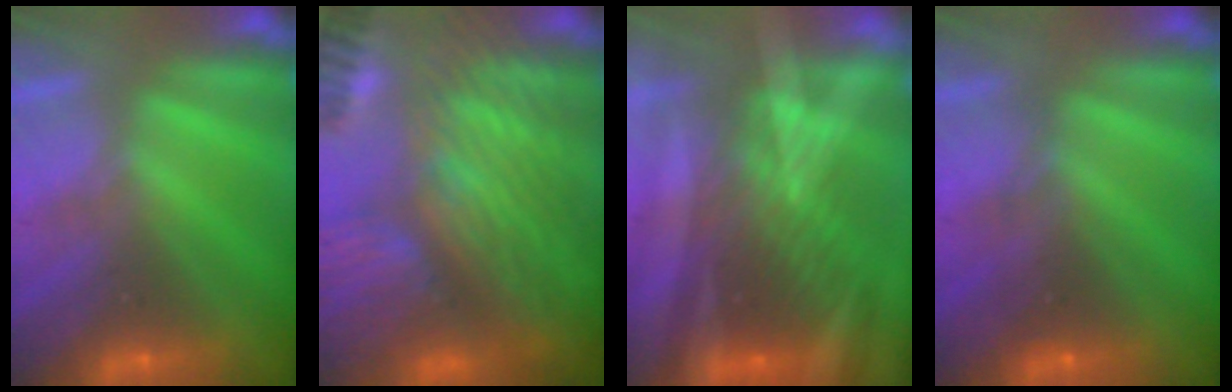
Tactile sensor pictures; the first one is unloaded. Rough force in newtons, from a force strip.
{"total": 9.6}
{"total": 2.9}
{"total": 2.3}